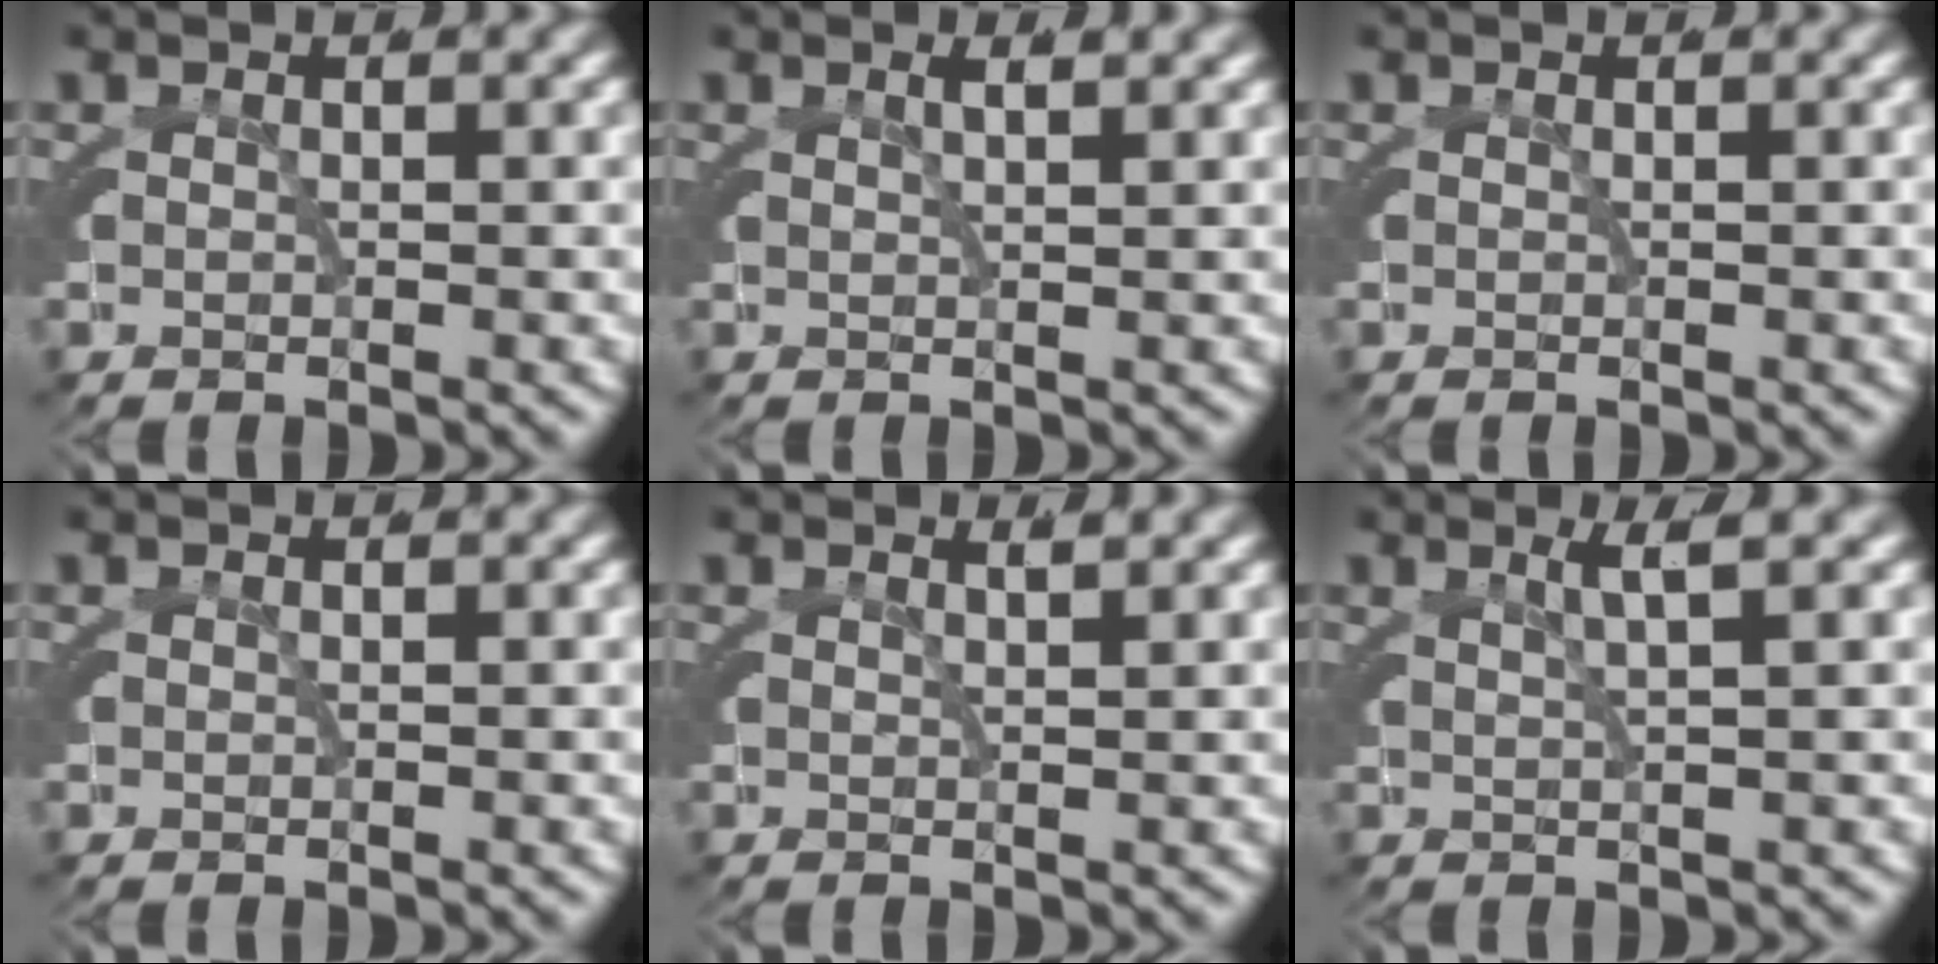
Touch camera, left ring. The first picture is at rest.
{"total": 1.0, "force": [0.7, -0.4, 0.6], "torque": [-0.012, 0.002, 0.013]}
{"total": 0.0}
{"total": 0.0}
{"total": 0.8, "force": [0.7, -0.4, 0.2], "torque": [-0.008, -0.005, 0.017]}
{"total": 2.1, "force": [1.3, -1.2, 1.1], "torque": [-0.016, 0.006, 0.024]}